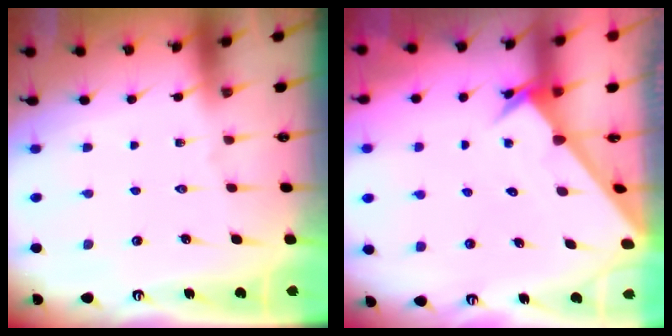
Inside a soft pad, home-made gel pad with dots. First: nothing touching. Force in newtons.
{"total": 2.9, "press": 2.9, "slide": 0.1}